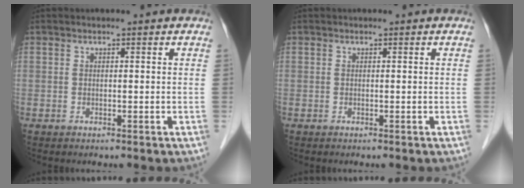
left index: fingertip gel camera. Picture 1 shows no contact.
{"total": 0.0}